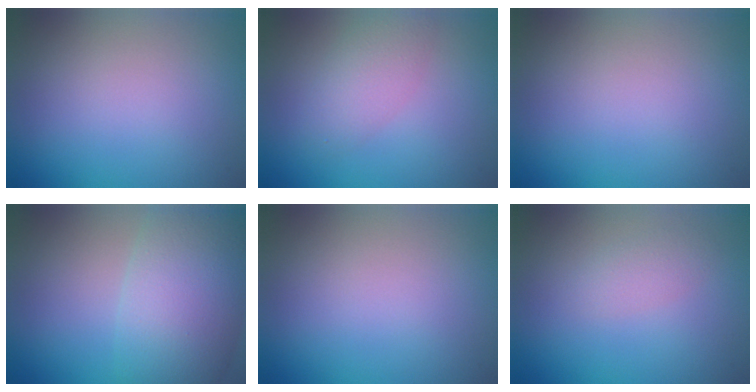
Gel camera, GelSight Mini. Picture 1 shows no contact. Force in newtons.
{"total": 2.8, "press": 2.8, "slide": 0.0}
{"total": 0.0}
{"total": 9.6, "press": 9.6, "slide": 0.3}
{"total": 0.0}
{"total": 1.3, "press": 1.3, "slide": 0.0}